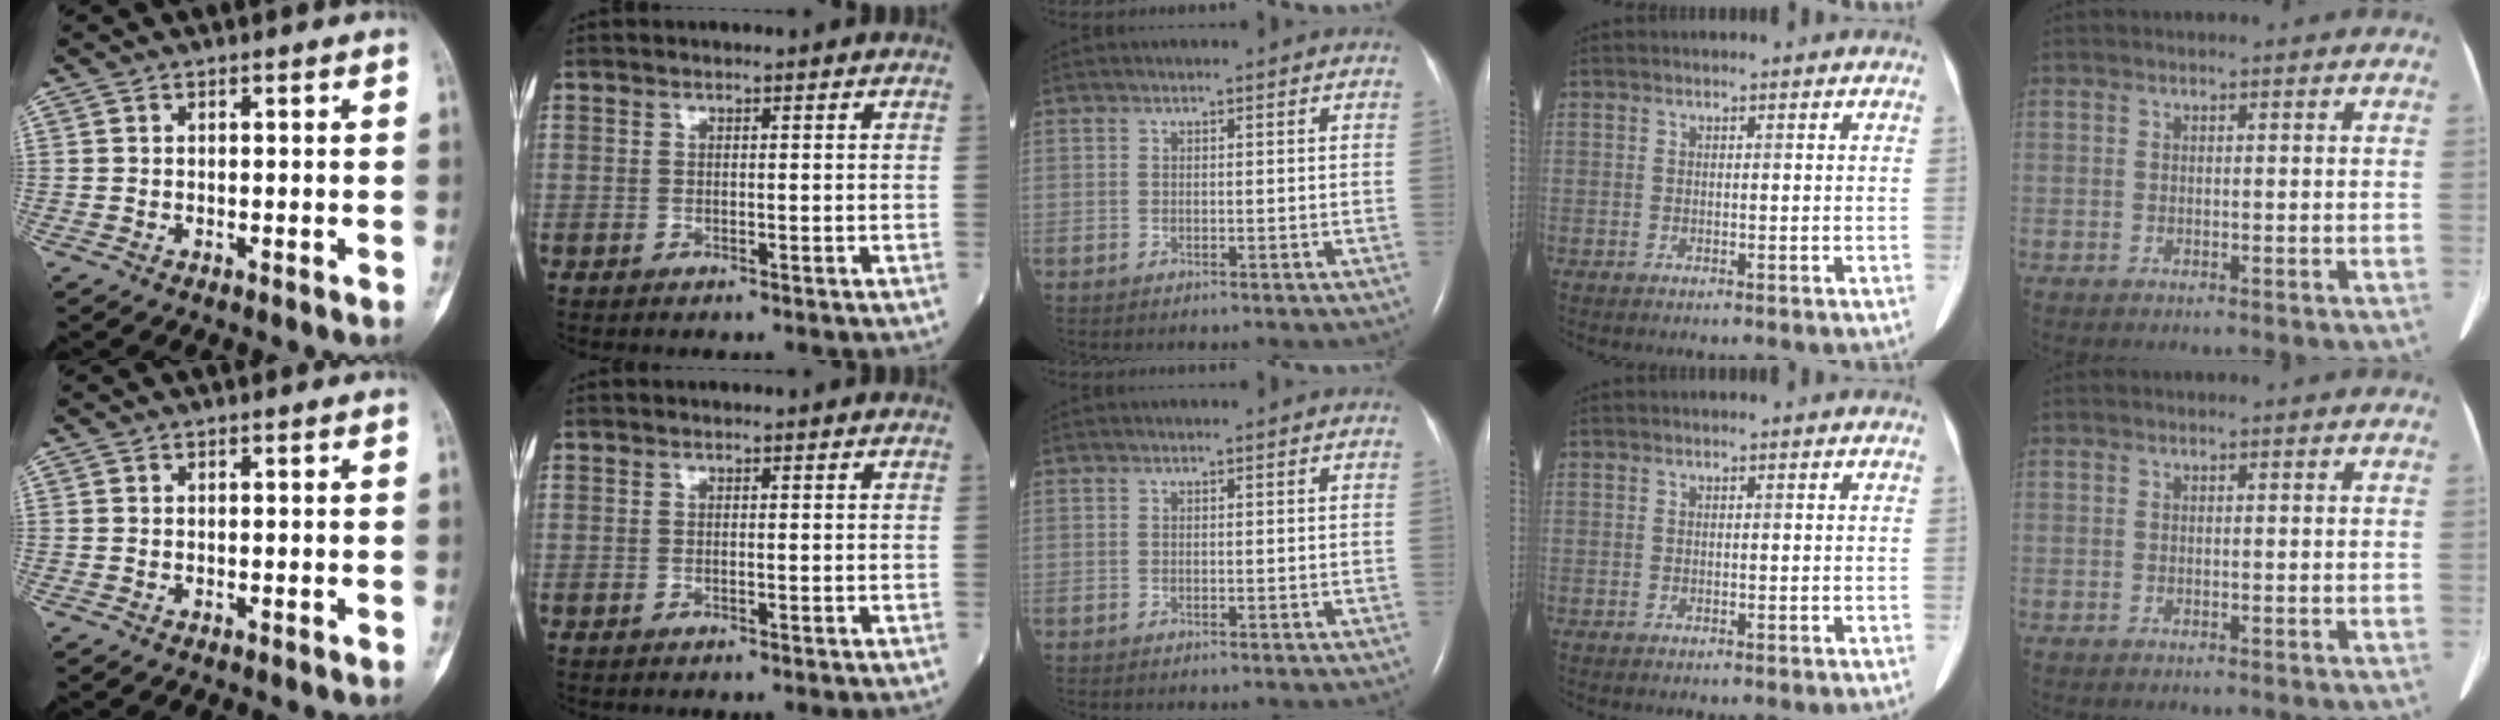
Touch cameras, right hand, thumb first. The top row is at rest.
{}